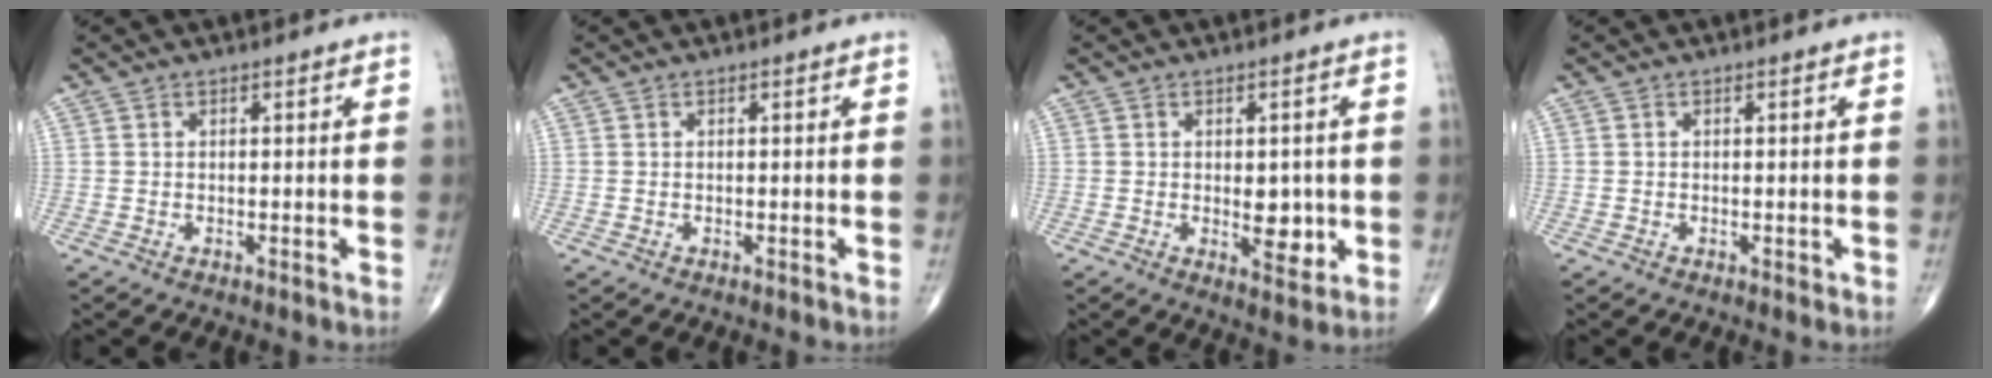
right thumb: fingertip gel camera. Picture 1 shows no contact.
{"total": 0.0}
{"total": 5.6, "force": [-0.4, 2.9, 4.8], "torque": [-0.046, -0.008, 0.001]}
{"total": 0.6, "force": [-0.2, 0.3, 0.4], "torque": [-0.007, -0.001, -0.003]}